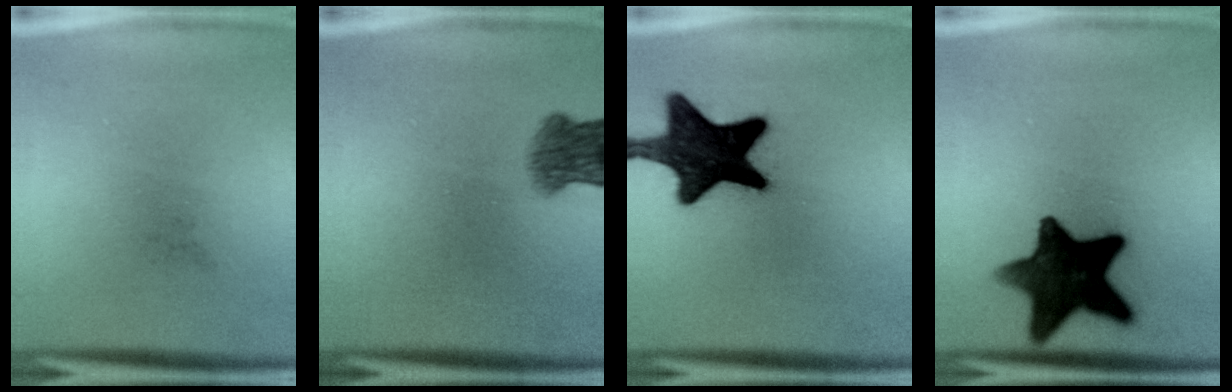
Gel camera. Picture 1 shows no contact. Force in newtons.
{"total": 4.8}
{"total": 16.1}
{"total": 14.3}